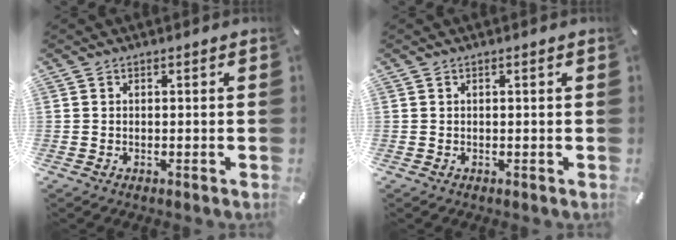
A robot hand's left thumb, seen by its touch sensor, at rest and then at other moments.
{"total": 0.0}